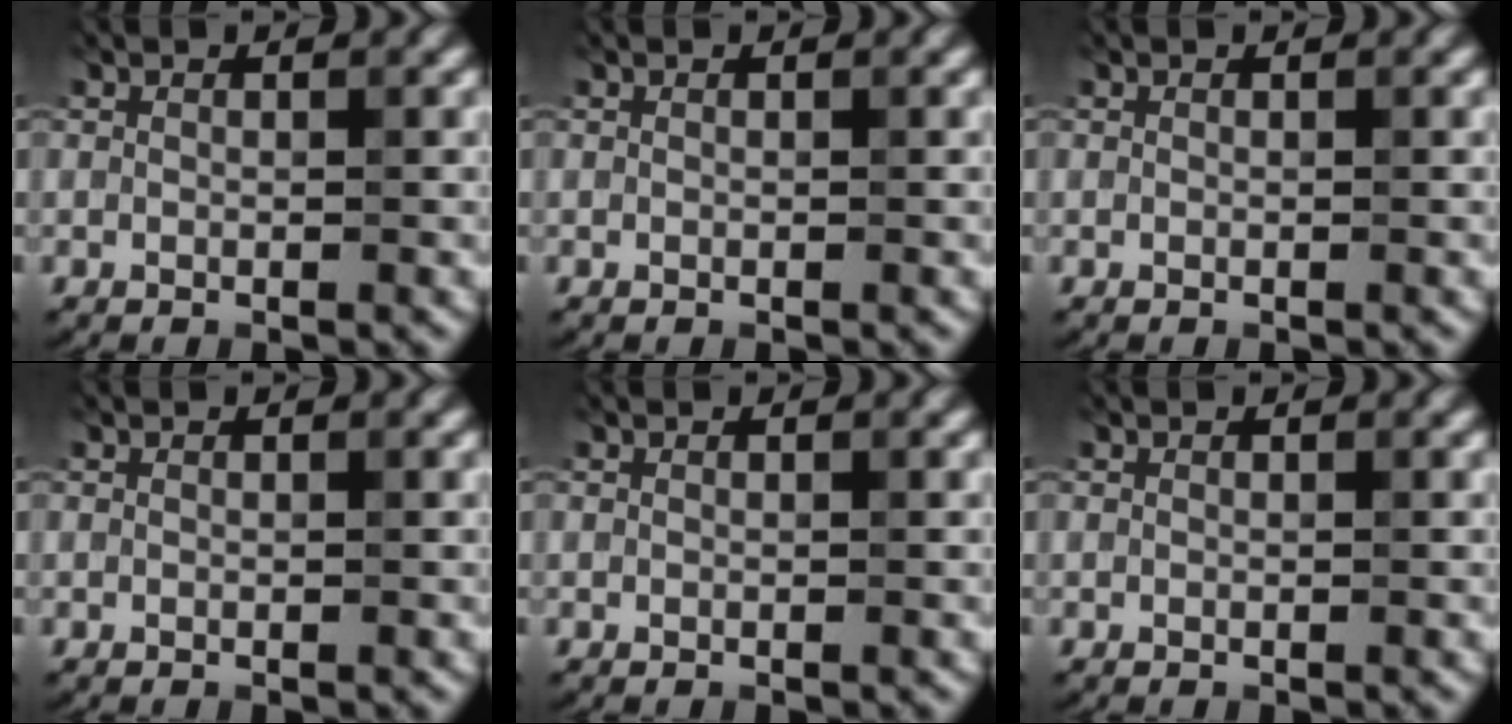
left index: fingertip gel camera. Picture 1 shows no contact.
{"total": 0.0}
{"total": 0.0}
{"total": 0.0}
{"total": 0.0}
{"total": 0.0}